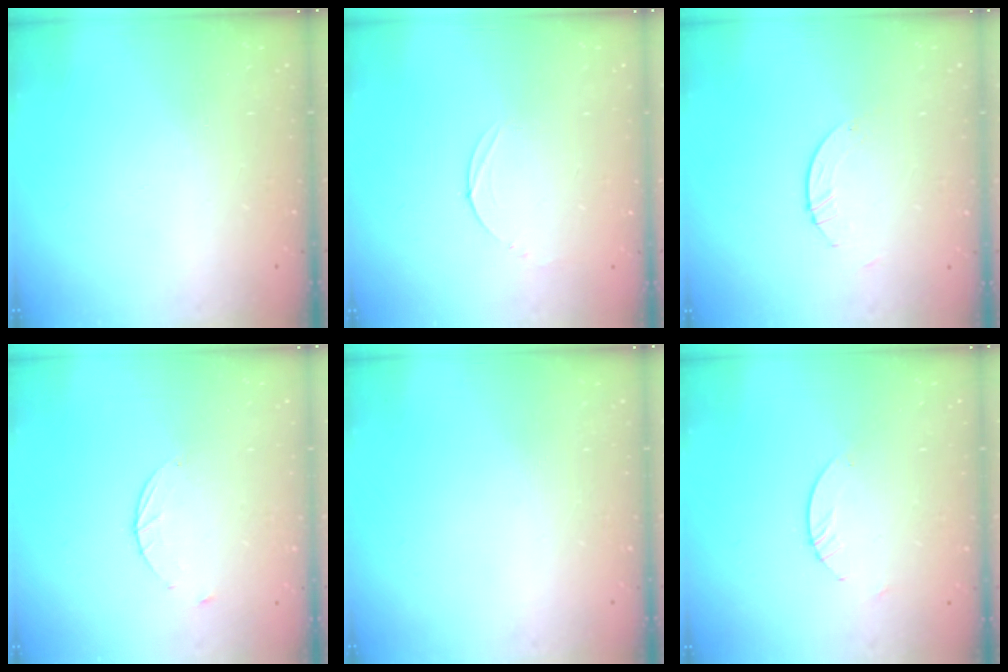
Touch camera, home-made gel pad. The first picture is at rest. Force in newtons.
{"total": 2.8, "press": 2.8, "slide": 0.3}
{"total": 1.1, "press": 1.1, "slide": 0.1}
{"total": 1.7, "press": 1.7, "slide": 0.3}
{"total": 0.0}
{"total": 3.0, "press": 2.9, "slide": 0.3}